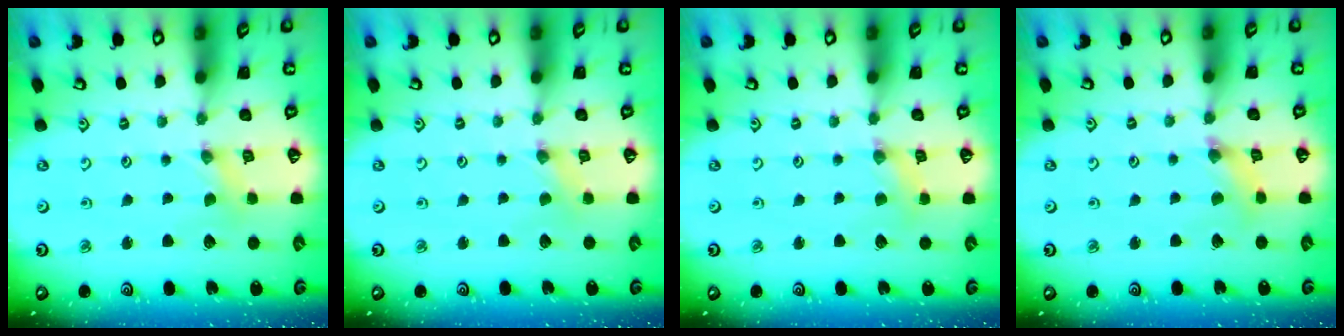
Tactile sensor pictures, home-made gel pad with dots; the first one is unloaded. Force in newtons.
{"total": 0.0}
{"total": 2.5, "press": 2.5, "slide": 0.3}
{"total": 2.5, "press": 2.5, "slide": 0.2}